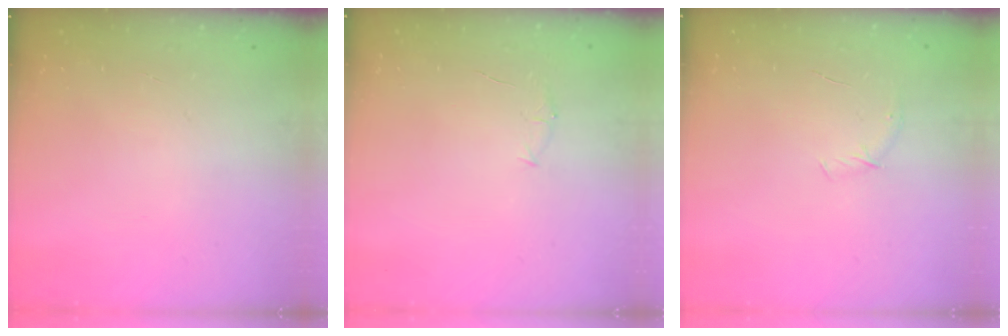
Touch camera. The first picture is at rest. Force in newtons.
{"total": 4.2, "press": 4.0, "slide": 1.1}
{"total": 4.2, "press": 4.1, "slide": 1.2}